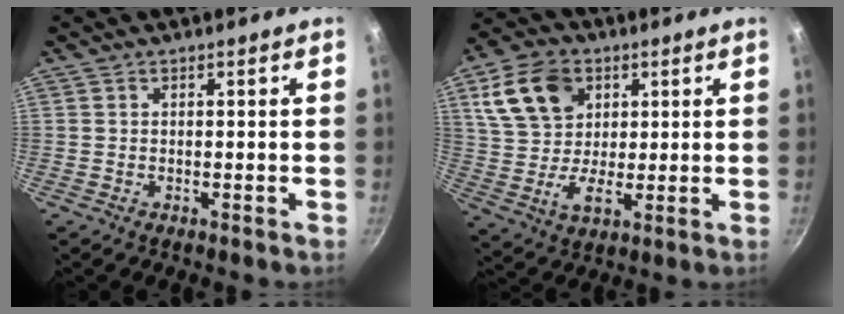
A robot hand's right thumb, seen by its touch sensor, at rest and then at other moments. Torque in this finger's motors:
{"motor_torque": [0.22, 1.75, 0.46, -0.34, 0.28]}